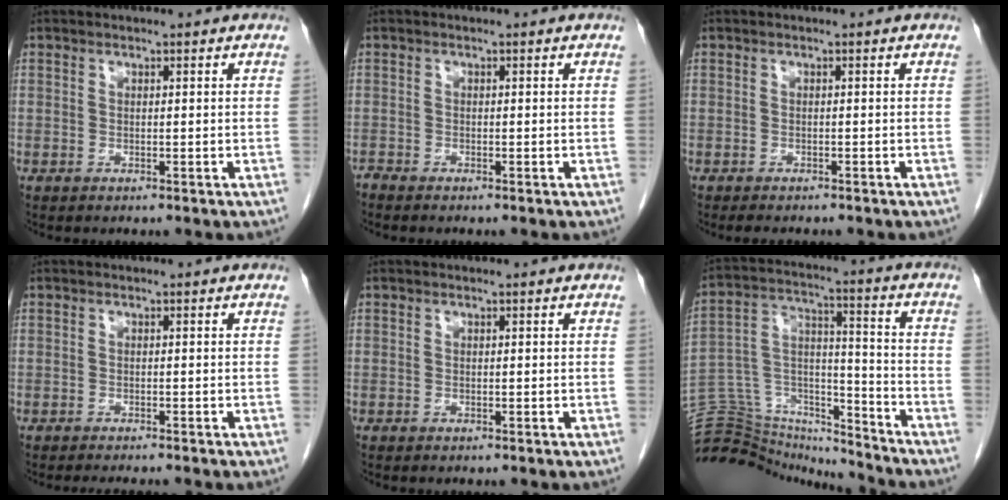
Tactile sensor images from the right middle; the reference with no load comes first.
{"total": 0.6, "force": [-0.6, -0.1, 0.0], "torque": [-0.005, -0.004, -0.013]}
{"total": 3.1, "force": [-2.7, 0.8, 1.4], "torque": [-0.020, -0.007, -0.032]}
{"total": 4.2, "force": [-3.7, 0.3, 1.9], "torque": [-0.019, -0.006, -0.048]}
{"total": 0.0}
{"total": 21.2, "force": [-20.5, 4.0, 3.7], "torque": [-0.095, 0.044, -0.325]}